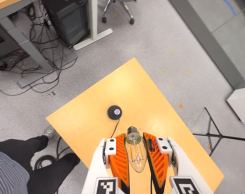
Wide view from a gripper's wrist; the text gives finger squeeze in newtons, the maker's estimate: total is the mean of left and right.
{"total": 23.9, "left": 25.9, "right": 22.0}